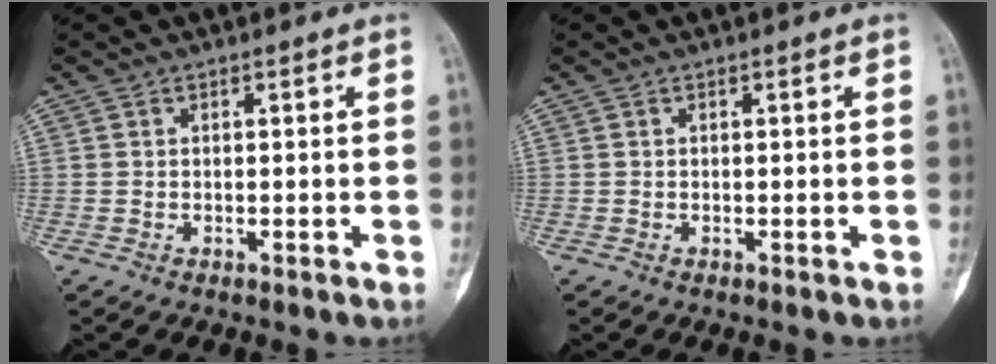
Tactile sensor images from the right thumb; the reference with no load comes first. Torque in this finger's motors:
{"motor_torque": [0.10, 0.09, 0.15, -0.12, 0.00]}